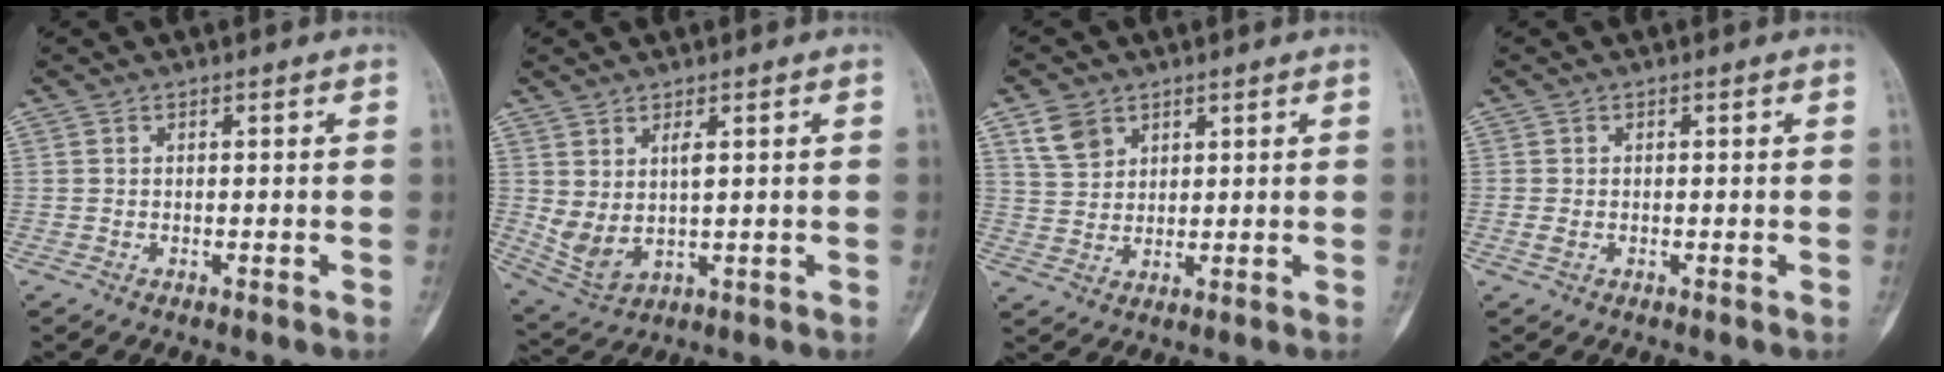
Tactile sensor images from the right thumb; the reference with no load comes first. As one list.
[{"total": 6.8, "force": [1.4, 3.1, 6.0], "torque": [-0.121, -0.009, 0.046]}, {"total": 5.6, "force": [3.2, 4.0, 2.2], "torque": [-0.027, -0.011, 0.068]}, {"total": 1.1, "force": [-0.3, 0.8, 0.8], "torque": [-0.019, 0.000, -0.007]}]